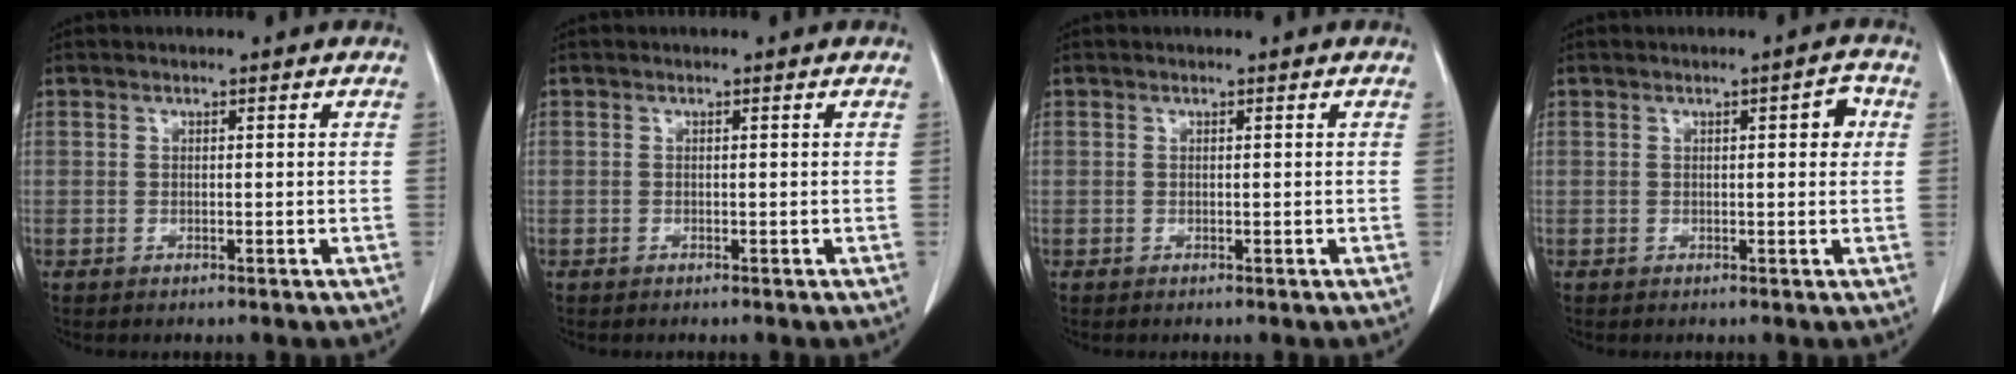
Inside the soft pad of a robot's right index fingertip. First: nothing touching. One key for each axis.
{"total": 0.0}
{"total": 0.0}
{"total": 2.6, "fx": 0.6, "fy": 0.9, "fz": 2.4, "tx": -0.025, "ty": 0.005, "tz": 0.005}